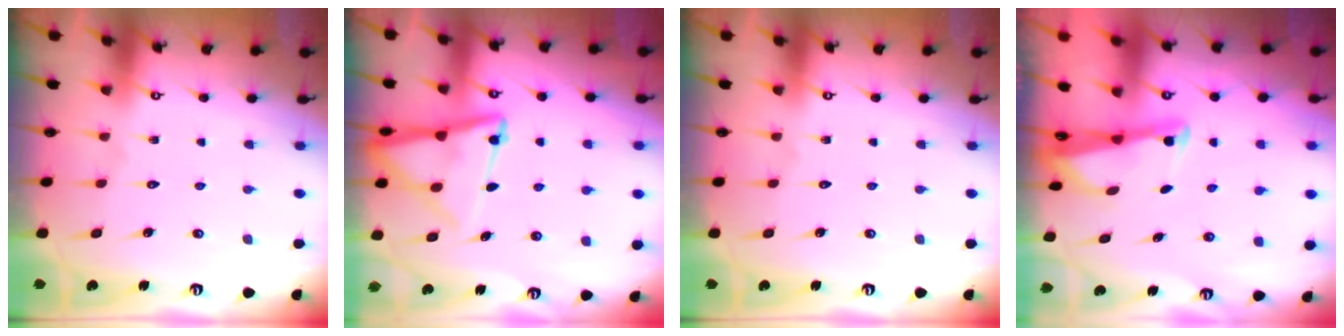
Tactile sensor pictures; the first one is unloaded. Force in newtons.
{"total": 9.9, "press": 9.9, "slide": 0.8}
{"total": 0.0}
{"total": 2.4, "press": 2.4, "slide": 0.2}